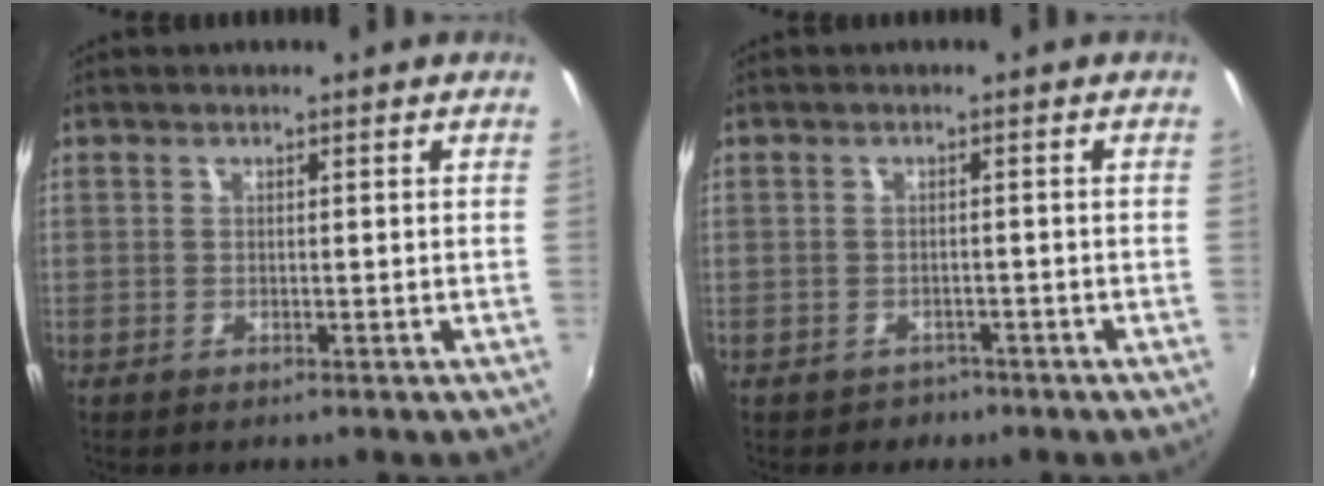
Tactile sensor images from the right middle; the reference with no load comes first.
{"total": 2.4, "force": [-1.5, 1.9, 0.3], "torque": [-0.011, -0.001, -0.018]}